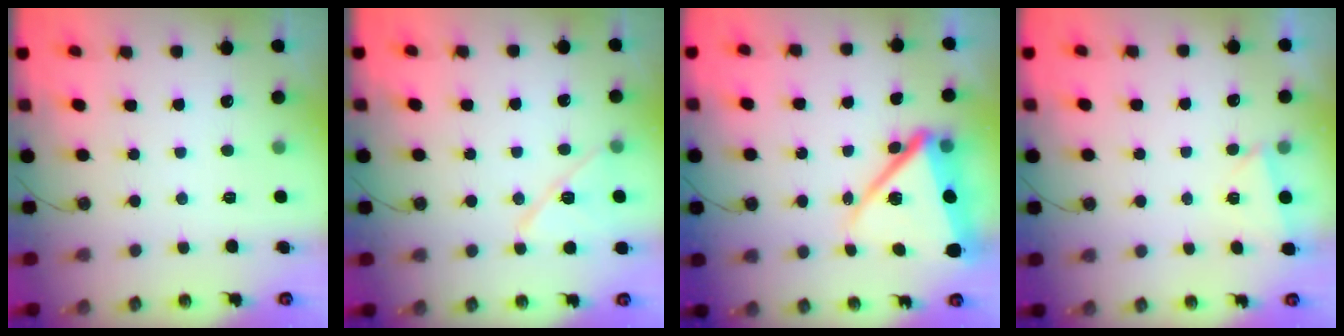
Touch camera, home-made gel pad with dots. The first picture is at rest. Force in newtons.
{"total": 12.1, "press": 12.1, "slide": 0.8}
{"total": 15.1, "press": 15.0, "slide": 1.4}
{"total": 2.8, "press": 1.9, "slide": 2.0}